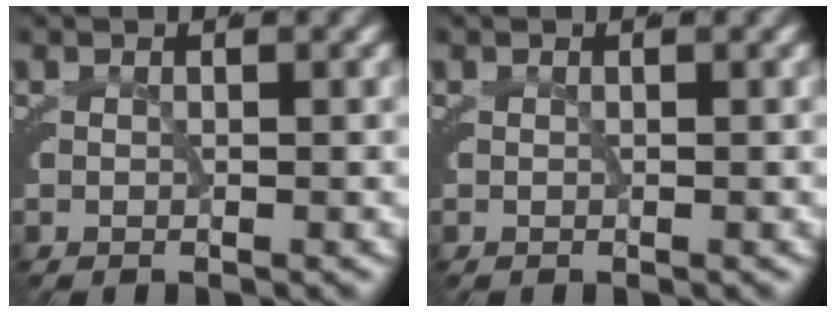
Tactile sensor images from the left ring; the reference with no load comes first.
{"total": 0.0}